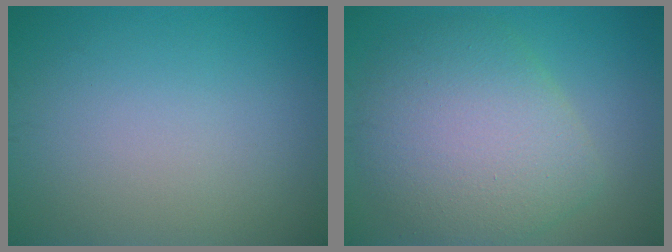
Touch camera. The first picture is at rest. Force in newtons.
{"total": 7.5, "press": 7.5, "slide": 0.2}